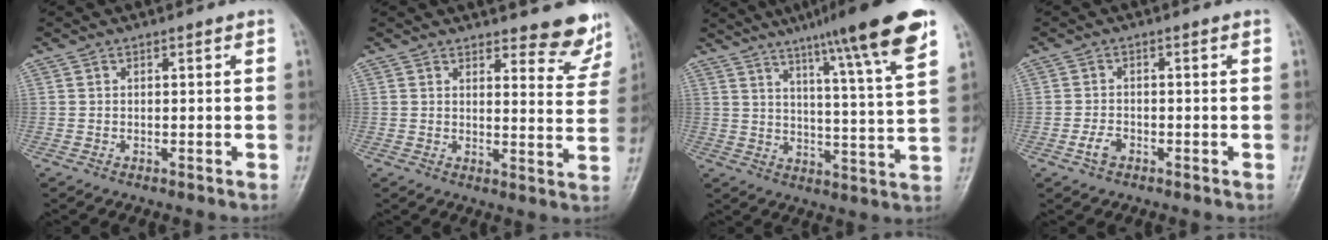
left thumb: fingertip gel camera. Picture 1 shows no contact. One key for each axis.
{"total": 9.1, "fx": 8.2, "fy": 2.7, "fz": 2.8, "tx": 0.002, "ty": -0.063, "tz": 0.082}
{"total": 19.2, "fx": 12.5, "fy": 1.0, "fz": 14.6, "tx": -0.196, "ty": -0.051, "tz": 0.178}
{"total": 2.4, "fx": -1.2, "fy": 1.5, "fz": 1.4, "tx": -0.029, "ty": 0.008, "tz": -0.024}